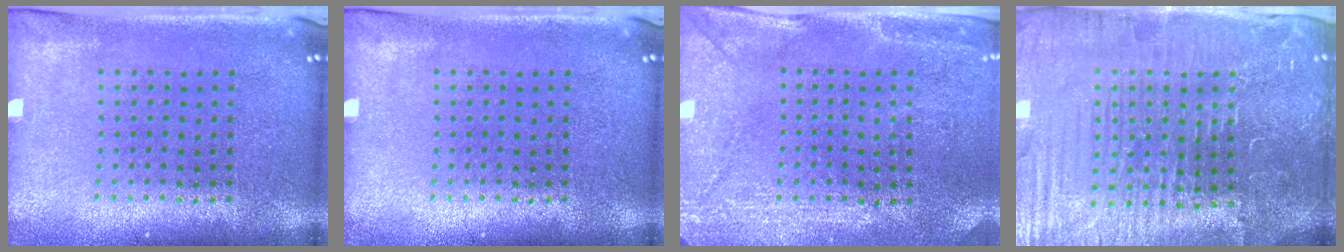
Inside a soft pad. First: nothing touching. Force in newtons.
{"total": 0.0}
{"total": 3.0, "press": 2.8, "slide": 1.0}
{"total": 5.4, "press": 5.1, "slide": 2.0}